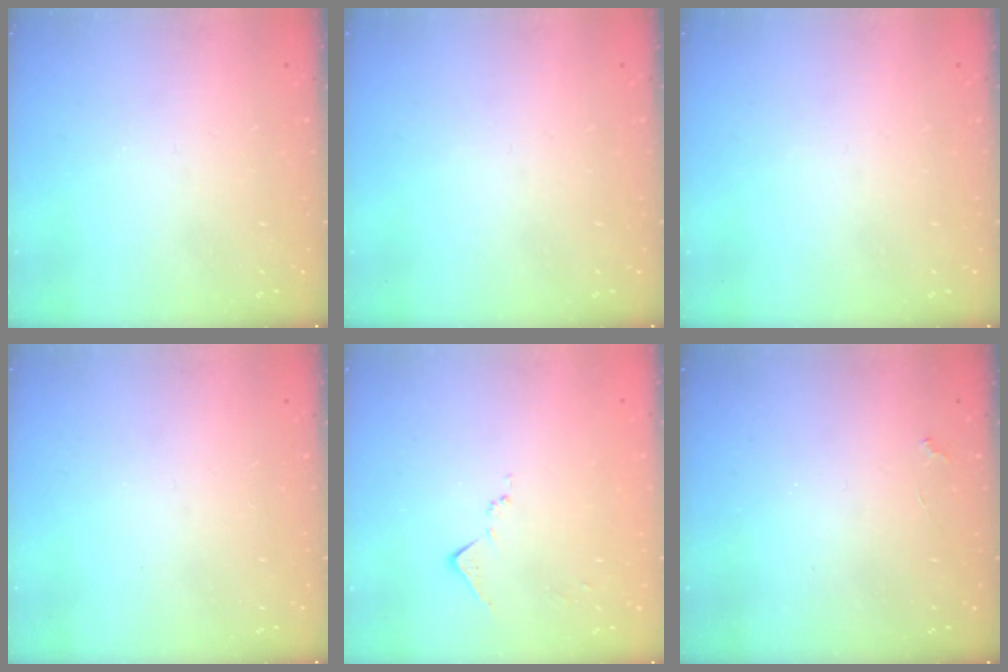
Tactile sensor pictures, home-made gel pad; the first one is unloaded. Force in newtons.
{"total": 0.0}
{"total": 0.0}
{"total": 0.0}
{"total": 7.0, "press": 6.9, "slide": 0.6}
{"total": 2.0, "press": 1.9, "slide": 0.4}